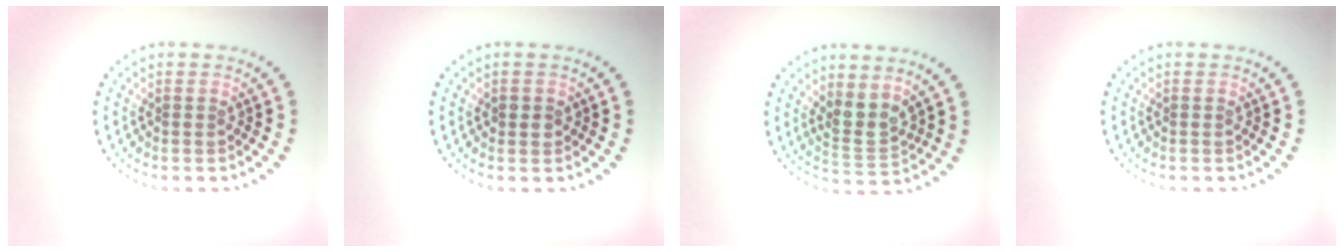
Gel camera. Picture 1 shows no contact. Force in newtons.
{"total": 1.1, "press": 1.0, "slide": 0.3}
{"total": 2.6, "press": 2.0, "slide": 1.7}
{"total": 0.0}